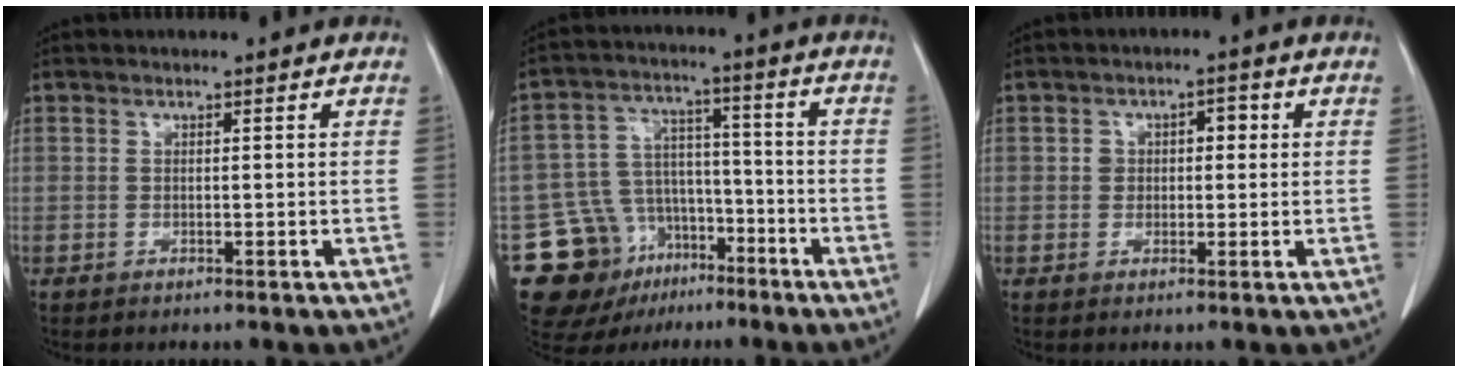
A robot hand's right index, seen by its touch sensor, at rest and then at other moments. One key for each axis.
{"total": 14.6, "fx": -8.6, "fy": 10.5, "fz": 5.4, "tx": -0.101, "ty": 0.050, "tz": -0.131}
{"total": 3.5, "fx": 0.6, "fy": 2.4, "fz": 2.5, "tx": -0.035, "ty": 0.019, "tz": 0.010}